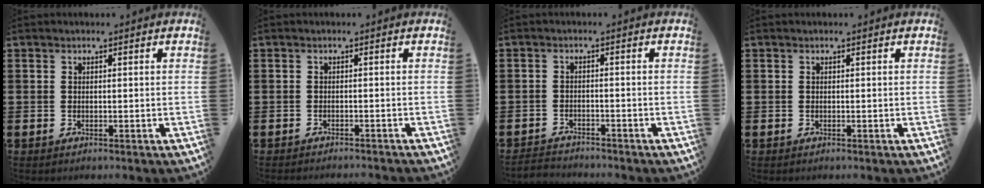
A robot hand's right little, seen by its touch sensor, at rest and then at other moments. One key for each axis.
{"total": 0.8, "fx": -0.8, "fy": -0.2, "fz": 0.0, "tx": 0.001, "ty": 0.000, "tz": -0.016}
{"total": 1.9, "fx": -1.9, "fy": 0.1, "fz": -0.2, "tx": -0.002, "ty": 0.003, "tz": -0.042}
{"total": 0.0}